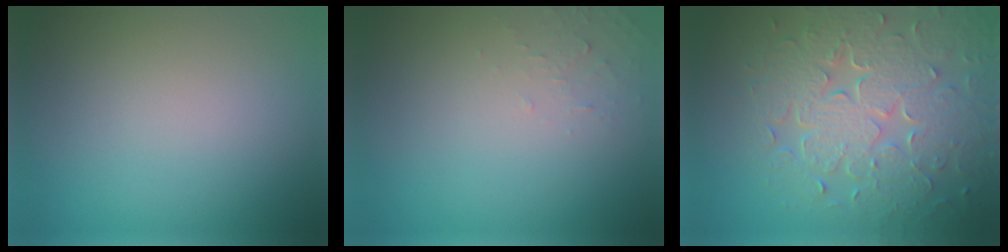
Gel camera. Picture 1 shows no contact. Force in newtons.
{"total": 0.9, "press": 0.9, "slide": 0.1}
{"total": 8.8, "press": 6.3, "slide": 6.1}